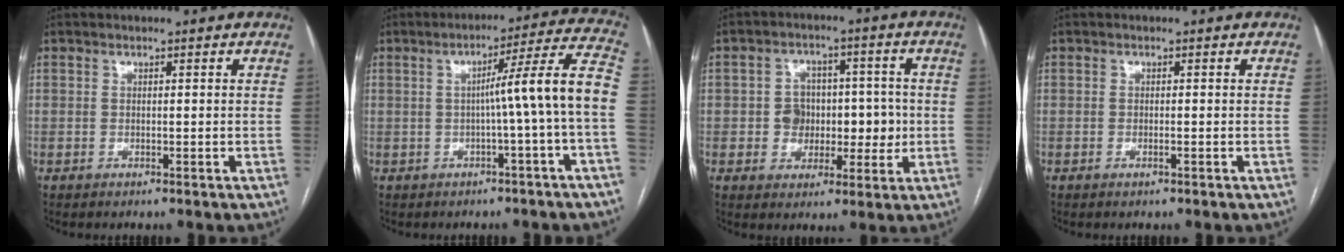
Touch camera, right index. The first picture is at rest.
{"total": 9.7, "force": [-1.4, -1.9, 9.4], "torque": [-0.127, 0.024, -0.018]}
{"total": 7.8, "force": [-0.5, 6.7, 3.9], "torque": [-0.044, 0.032, 0.000]}
{"total": 0.6, "force": [-0.3, 0.1, 0.5], "torque": [-0.011, -0.001, -0.004]}